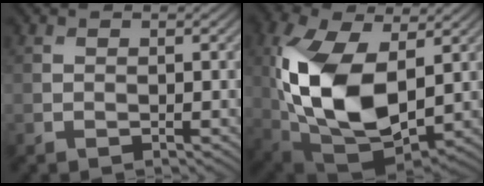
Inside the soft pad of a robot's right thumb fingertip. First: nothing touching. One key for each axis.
{"total": 15.4, "fx": 1.1, "fy": 8.7, "fz": 12.6, "tx": -0.285, "ty": -0.016, "tz": 0.026}